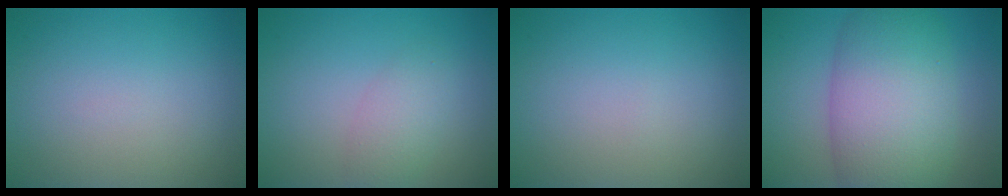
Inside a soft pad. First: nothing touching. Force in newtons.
{"total": 2.3, "press": 2.3, "slide": 0.1}
{"total": 0.0}
{"total": 10.7, "press": 10.7, "slide": 0.1}